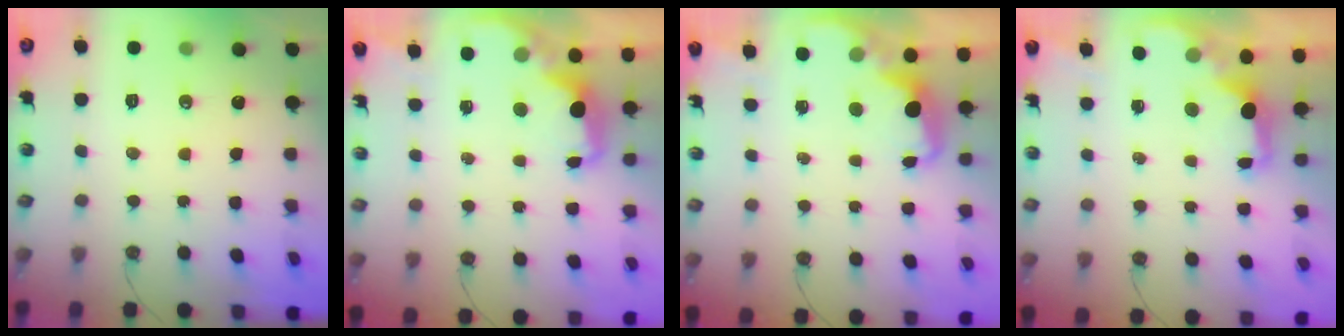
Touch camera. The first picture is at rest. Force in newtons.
{"total": 2.4, "press": 2.3, "slide": 0.7}
{"total": 2.1, "press": 2.0, "slide": 0.6}
{"total": 1.8, "press": 1.6, "slide": 0.7}